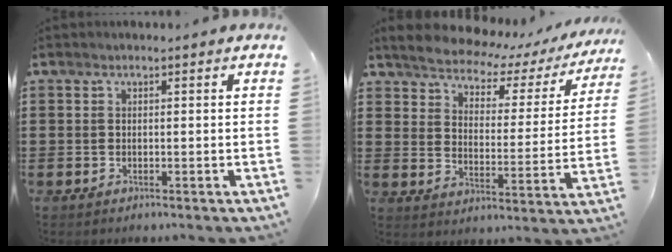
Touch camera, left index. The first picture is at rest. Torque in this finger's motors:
{"motor_torque": [2.14, 0.00, 0.60, 0.01]}